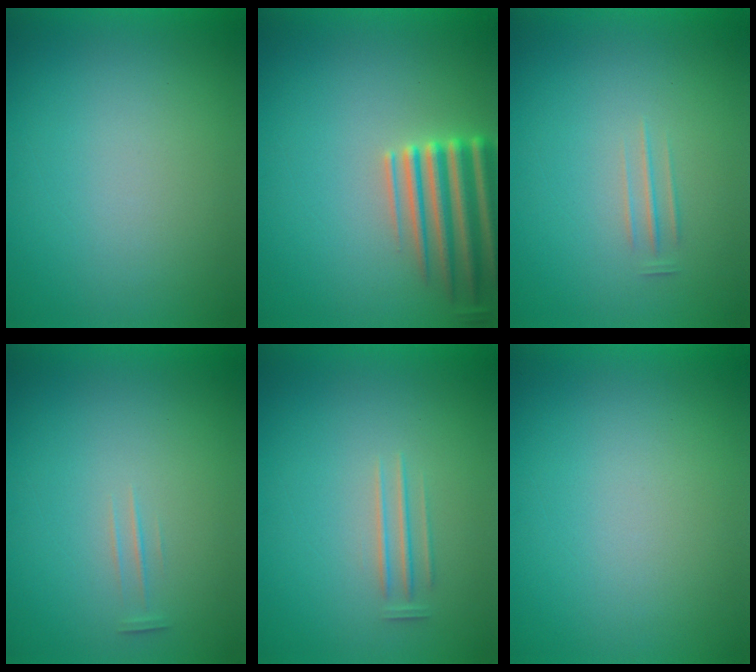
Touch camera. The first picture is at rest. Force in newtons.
{"total": 6.0}
{"total": 1.5}
{"total": 1.3}
{"total": 1.2}
{"total": 0.0}